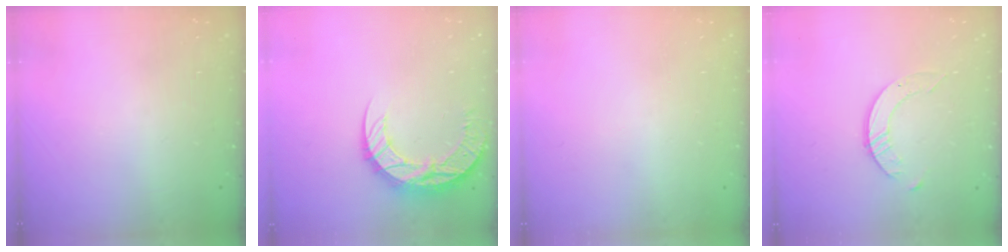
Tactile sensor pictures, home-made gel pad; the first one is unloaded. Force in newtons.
{"total": 11.6, "press": 11.6, "slide": 0.9}
{"total": 0.0}
{"total": 3.7, "press": 3.7, "slide": 0.4}